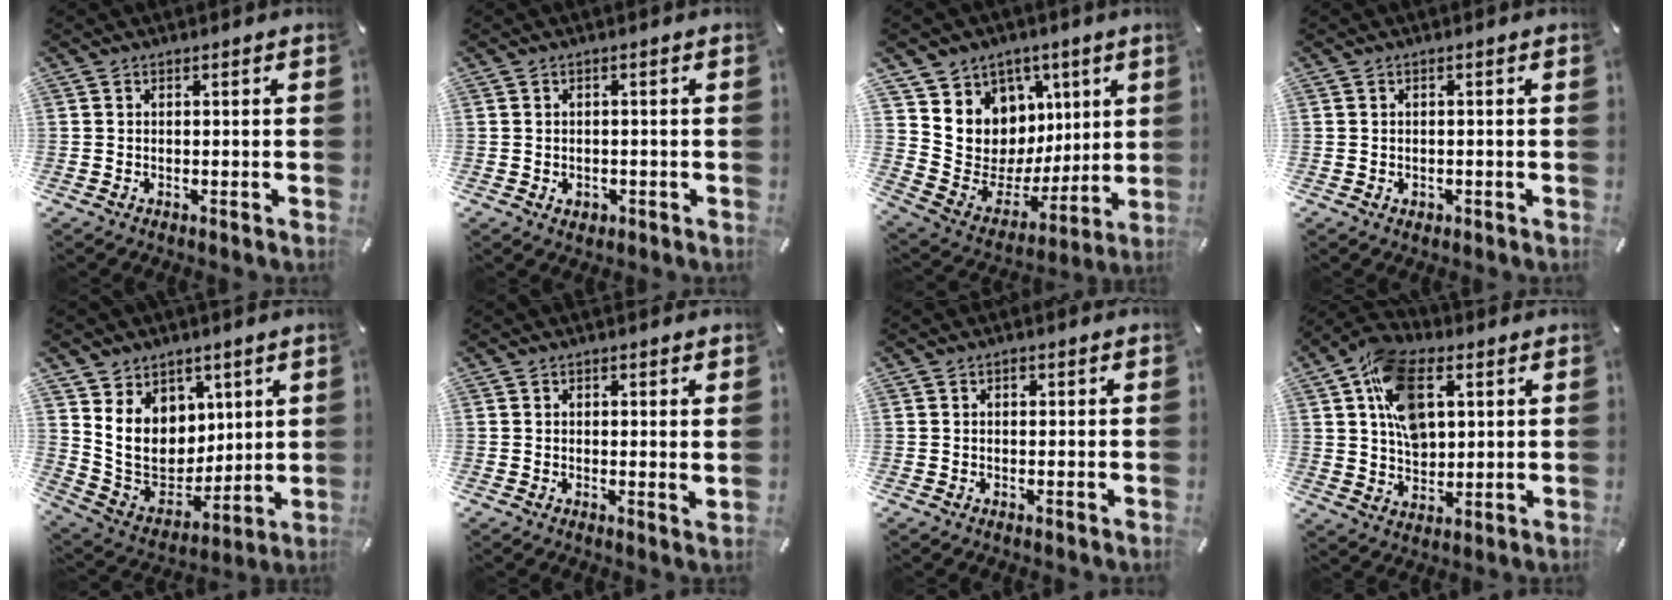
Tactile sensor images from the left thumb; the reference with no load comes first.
{"total": 1.7, "force": [-0.5, 1.5, 0.8], "torque": [-0.016, 0.004, -0.011]}
{"total": 11.4, "force": [3.1, 10.9, 1.0], "torque": [-0.009, -0.054, 0.080]}
{"total": 0.9, "force": [-0.2, 0.8, 0.4], "torque": [-0.008, 0.003, -0.006]}
{"total": 13.7, "force": [4.9, 11.8, 5.0], "torque": [-0.099, -0.042, 0.105]}
{"total": 1.4, "force": [0.7, 0.5, 1.0], "torque": [-0.013, -0.003, 0.012]}
{"total": 0.9, "force": [0.3, 0.7, 0.5], "torque": [-0.003, 0.000, 0.002]}
{"total": 14.1, "force": [4.6, 9.7, 9.2], "torque": [-0.169, 0.005, 0.084]}